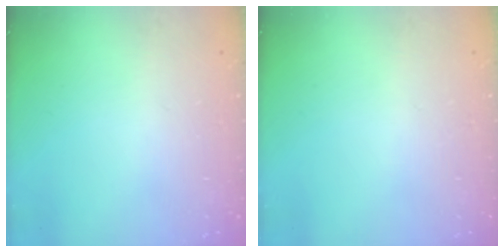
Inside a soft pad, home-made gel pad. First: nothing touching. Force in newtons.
{"total": 0.0}